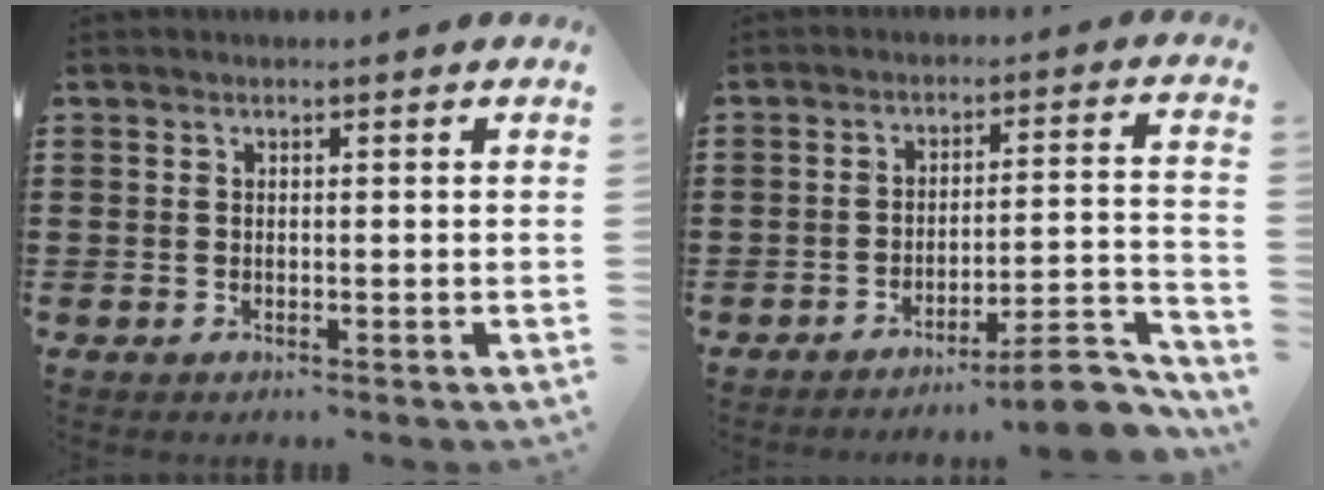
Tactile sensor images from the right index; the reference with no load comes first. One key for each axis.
{"total": 8.1, "fx": -6.6, "fy": 0.6, "fz": 4.5, "tx": -0.064, "ty": 0.006, "tz": -0.122}